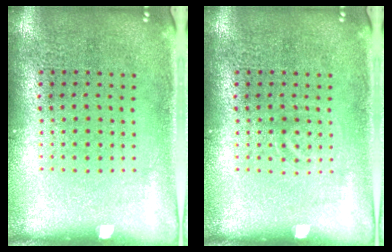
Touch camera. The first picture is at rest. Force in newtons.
{"total": 0.8, "press": 0.7, "slide": 0.2}